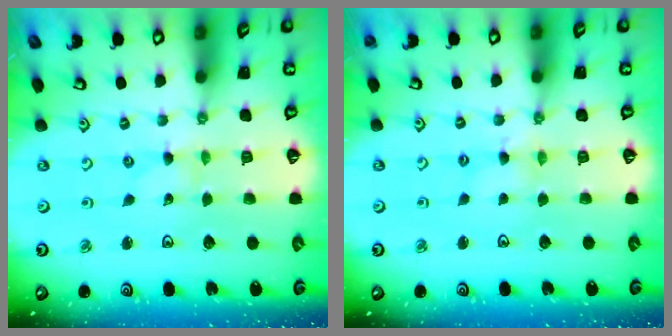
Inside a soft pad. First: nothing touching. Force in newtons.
{"total": 2.2, "press": 2.2, "slide": 0.3}